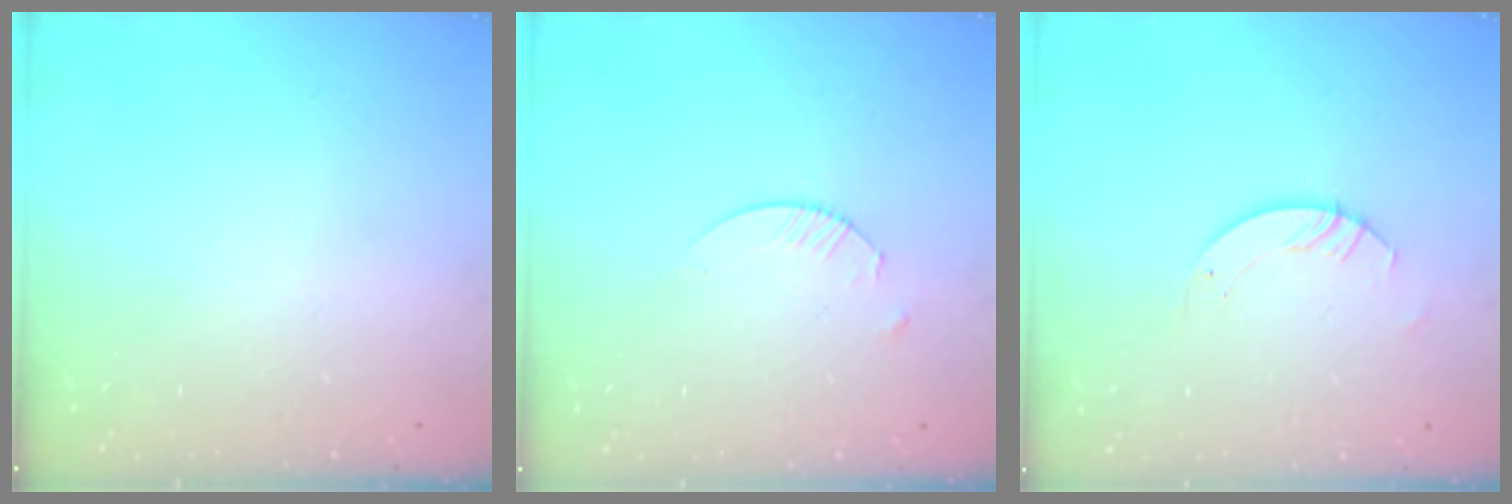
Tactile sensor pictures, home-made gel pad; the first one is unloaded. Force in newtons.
{"total": 2.4, "press": 2.4, "slide": 0.3}
{"total": 3.5, "press": 3.5, "slide": 0.3}